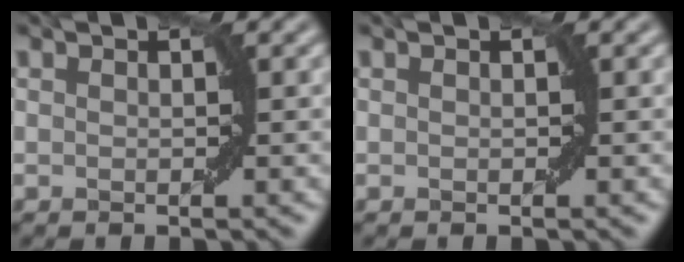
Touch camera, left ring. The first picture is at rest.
{"total": 0.0}